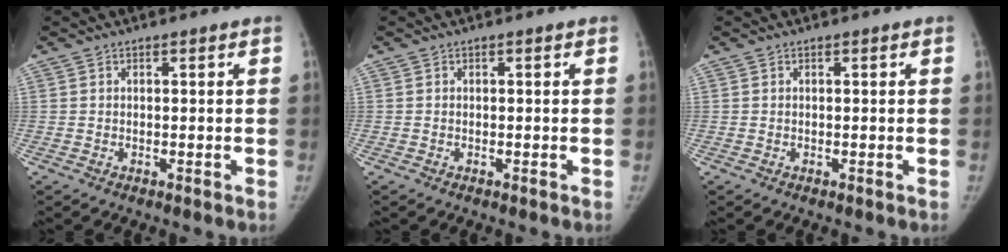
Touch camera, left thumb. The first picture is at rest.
{"total": 0.0}
{"total": 0.0}